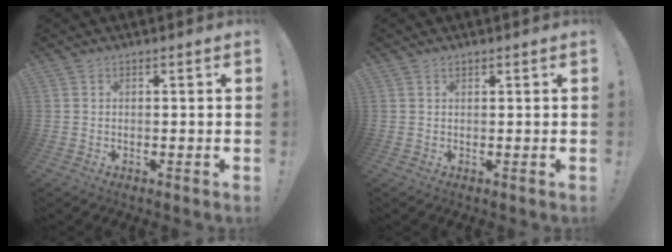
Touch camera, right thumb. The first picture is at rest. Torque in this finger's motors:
{"motor_torque": [-0.06, 0.21, 0.19, 0.05, 0.00]}